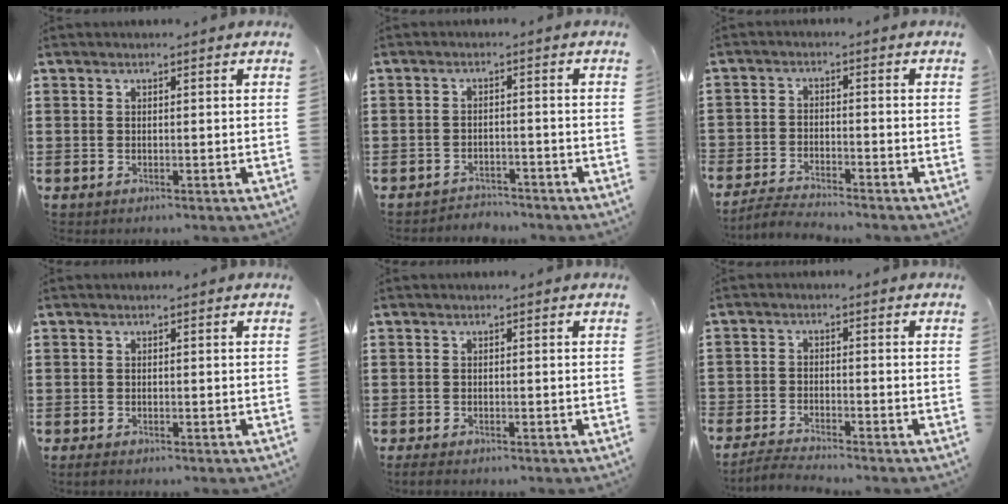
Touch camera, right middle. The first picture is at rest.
{"total": 2.5, "force": [-2.5, 0.4, -0.1], "torque": [-0.007, 0.000, -0.054]}
{"total": 3.8, "force": [-3.8, 0.3, 0.4], "torque": [-0.017, 0.003, -0.082]}
{"total": 0.6, "force": [-0.5, 0.2, 0.4], "torque": [-0.009, -0.004, -0.008]}
{"total": 1.0, "force": [-0.9, 0.2, 0.4], "torque": [-0.009, -0.003, -0.017]}
{"total": 3.2, "force": [-3.2, 0.1, 0.4], "torque": [-0.017, 0.002, -0.070]}